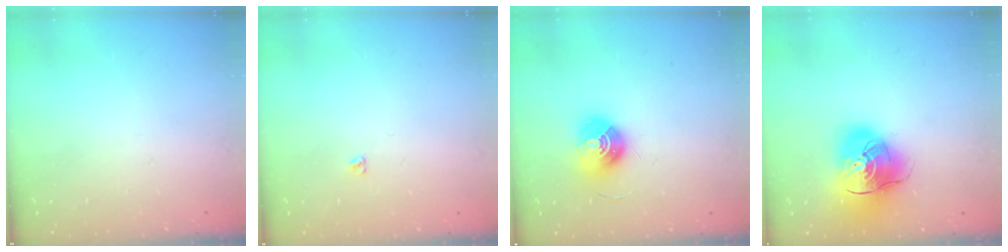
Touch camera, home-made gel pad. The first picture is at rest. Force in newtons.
{"total": 3.1, "press": 3.0, "slide": 0.4}
{"total": 10.3, "press": 10.3, "slide": 0.5}
{"total": 17.1, "press": 16.8, "slide": 2.9}